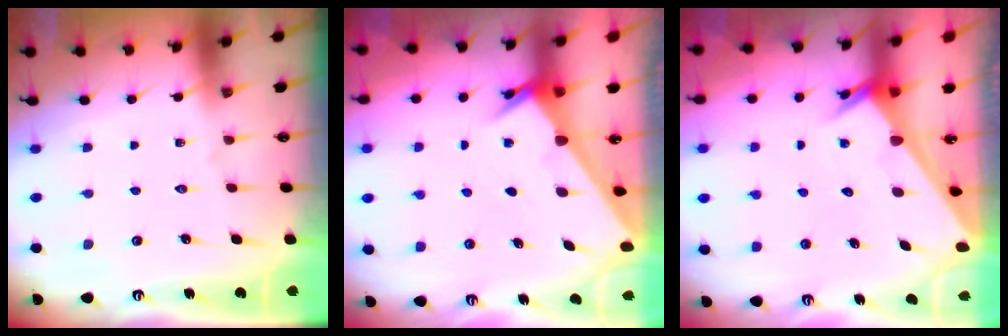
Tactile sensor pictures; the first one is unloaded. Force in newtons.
{"total": 2.6, "press": 2.6, "slide": 0.2}
{"total": 2.2, "press": 2.2, "slide": 0.1}